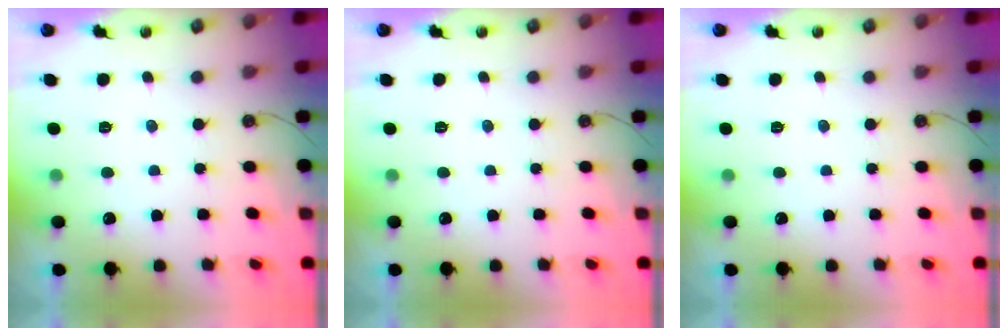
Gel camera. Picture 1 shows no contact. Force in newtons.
{"total": 0.0}
{"total": 0.0}